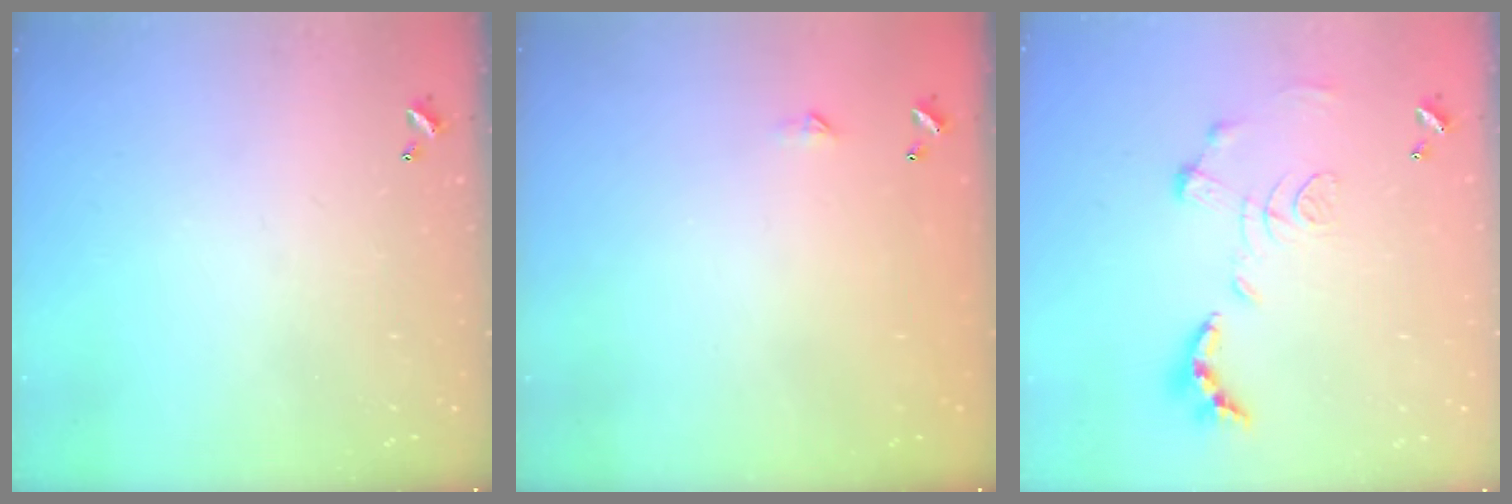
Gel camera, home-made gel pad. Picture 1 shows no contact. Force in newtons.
{"total": 2.3, "press": 2.3, "slide": 0.4}
{"total": 1.2, "press": 0.4, "slide": 1.1}